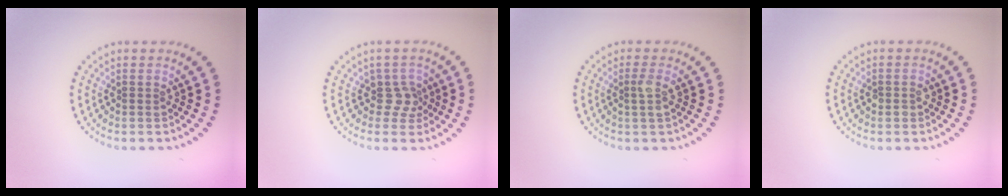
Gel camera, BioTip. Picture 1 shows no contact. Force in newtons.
{"total": 1.9, "press": 1.4, "slide": 1.2}
{"total": 1.5, "press": 1.3, "slide": 0.9}
{"total": 1.0, "press": 1.0, "slide": 0.2}